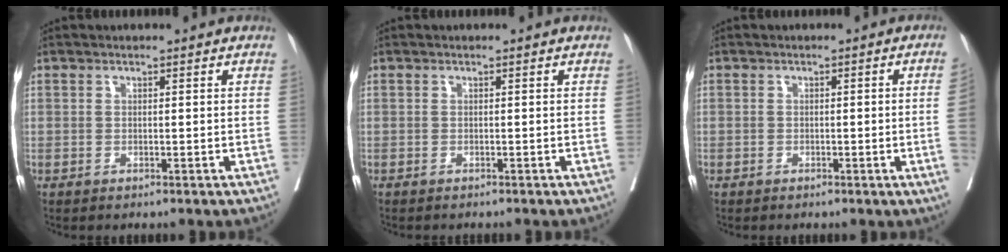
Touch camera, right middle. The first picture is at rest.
{"total": 0.9, "force": [-0.8, 0.2, 0.2], "torque": [-0.010, -0.003, -0.013]}
{"total": 3.0, "force": [-0.5, -0.6, 2.9], "torque": [-0.039, 0.003, -0.003]}